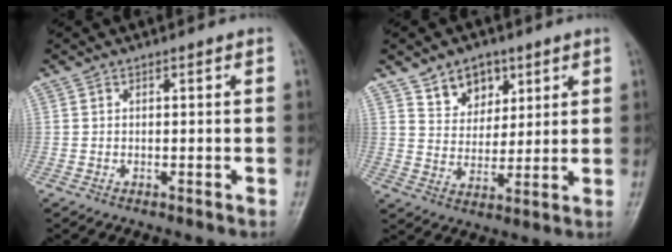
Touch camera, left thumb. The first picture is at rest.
{"total": 8.0, "force": [4.7, 5.6, 3.1], "torque": [-0.014, -0.027, 0.085]}